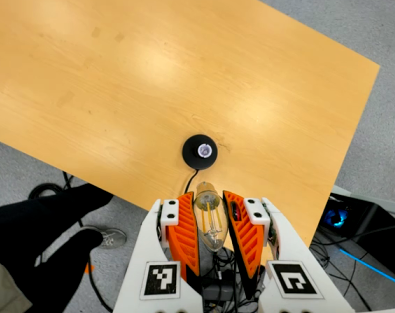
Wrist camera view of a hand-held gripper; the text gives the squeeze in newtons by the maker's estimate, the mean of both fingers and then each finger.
{"total": 17.7, "left": 18.4, "right": 17.1}